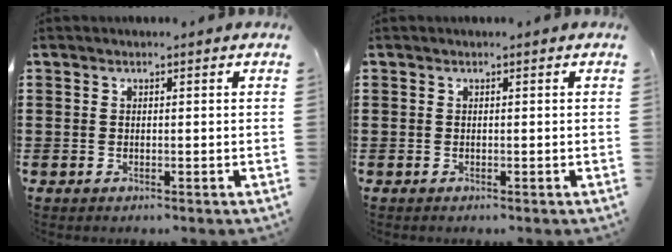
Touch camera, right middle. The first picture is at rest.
{"total": 0.0}